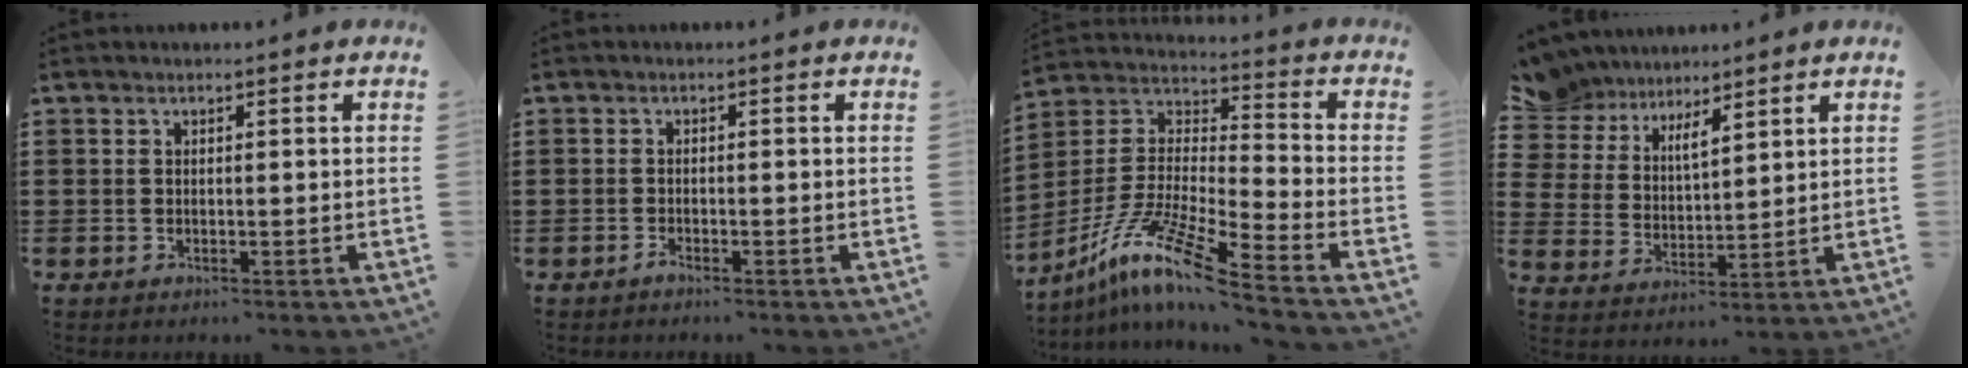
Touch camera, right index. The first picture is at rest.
{"total": 0.8, "force": [-0.7, 0.1, 0.2], "torque": [-0.005, -0.002, -0.014]}
{"total": 12.1, "force": [-9.4, 0.0, 7.6], "torque": [-0.167, -0.009, -0.191]}
{"total": 6.3, "force": [5.9, 2.2, 0.5], "torque": [-0.039, -0.023, 0.110]}